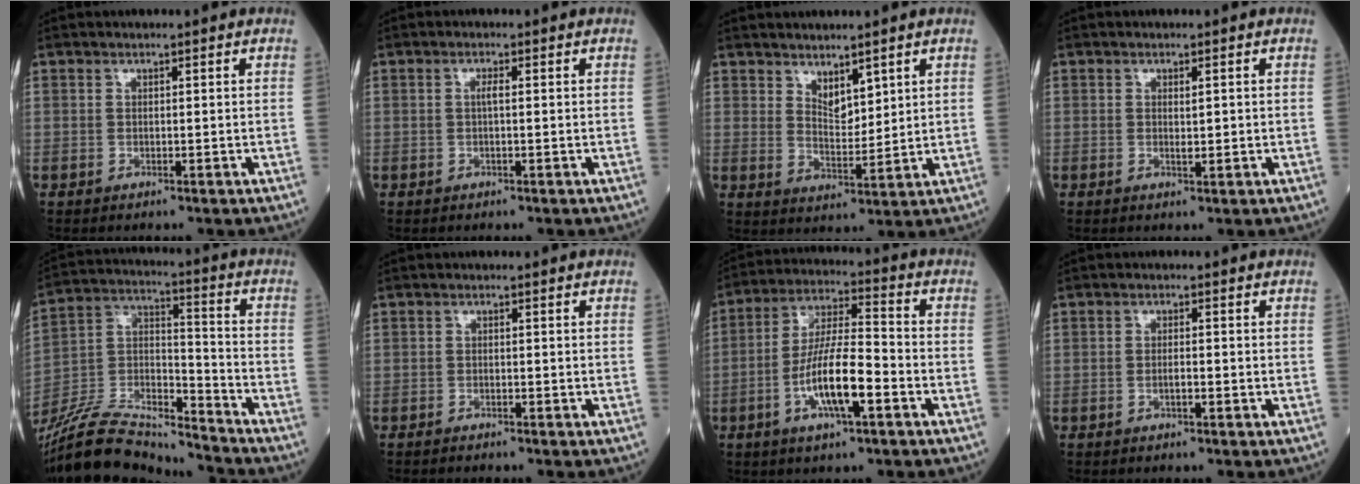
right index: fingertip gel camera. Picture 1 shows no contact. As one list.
[{"total": 1.3, "force": [0.2, 0.3, 1.2], "torque": [-0.030, 0.001, 0.003]}, {"total": 5.7, "force": [3.8, 2.4, 3.5], "torque": [-0.069, -0.008, 0.080]}, {"total": 1.5, "force": [0.2, 0.4, 1.5], "torque": [-0.028, -0.004, 0.006]}, {"total": 19.6, "force": [-18.4, 2.7, 5.9], "torque": [-0.139, 0.016, -0.333]}, {"total": 1.3, "force": [-1.1, 0.4, 0.6], "torque": [-0.014, -0.003, -0.014]}, {"total": 11.7, "force": [-4.0, 2.4, 10.7], "torque": [-0.209, 0.001, -0.073]}, {"total": 1.5, "force": [-0.5, 0.4, 1.4], "torque": [-0.030, 0.000, -0.008]}]